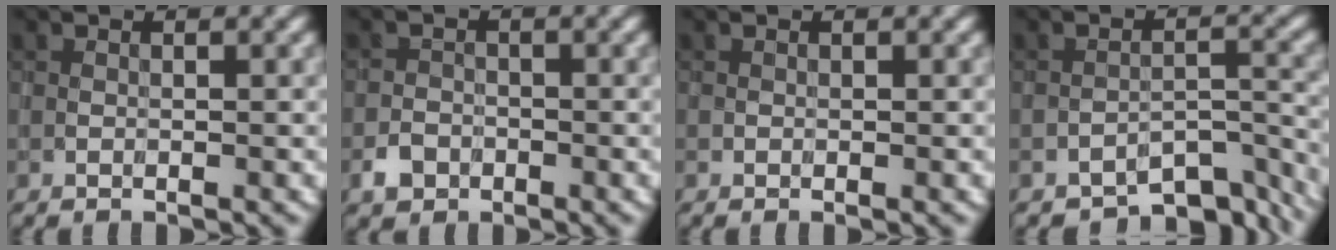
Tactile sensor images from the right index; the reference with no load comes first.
{"total": 1.8, "force": [-1.1, 1.4, 0.3], "torque": [0.002, 0.003, -0.022]}
{"total": 0.0}
{"total": 5.5, "force": [-5.0, 1.6, 1.6], "torque": [-0.012, -0.001, -0.070]}